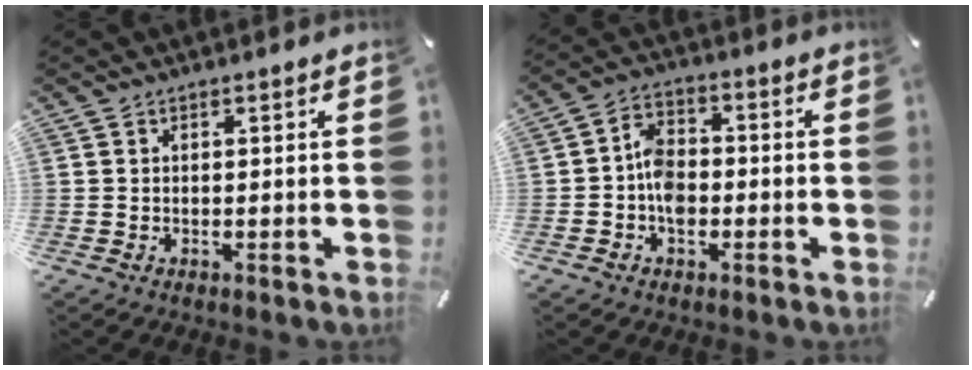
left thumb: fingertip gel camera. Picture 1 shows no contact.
{"total": 6.6, "force": [-1.8, 4.9, 4.1], "torque": [-0.082, 0.015, -0.031]}